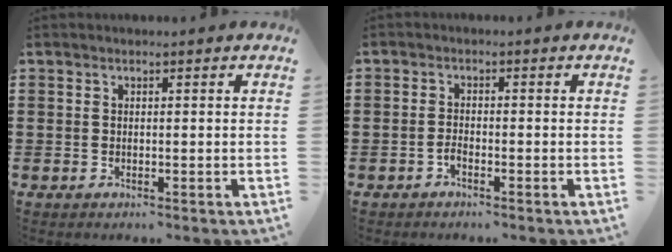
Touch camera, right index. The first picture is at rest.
{"total": 1.2, "force": [-1.0, 0.5, 0.4], "torque": [-0.012, -0.001, -0.020]}